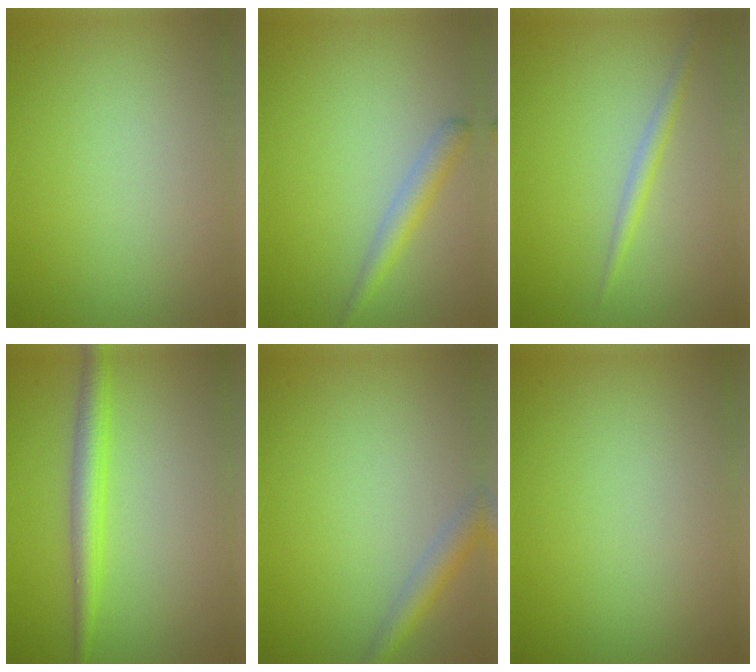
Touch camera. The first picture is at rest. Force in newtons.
{"total": 2.0, "press": 2.0, "slide": 0.1}
{"total": 1.4, "press": 1.4, "slide": 0.0}
{"total": 3.0, "press": 3.0, "slide": 0.1}
{"total": 2.4, "press": 2.4, "slide": 0.1}
{"total": 0.0}